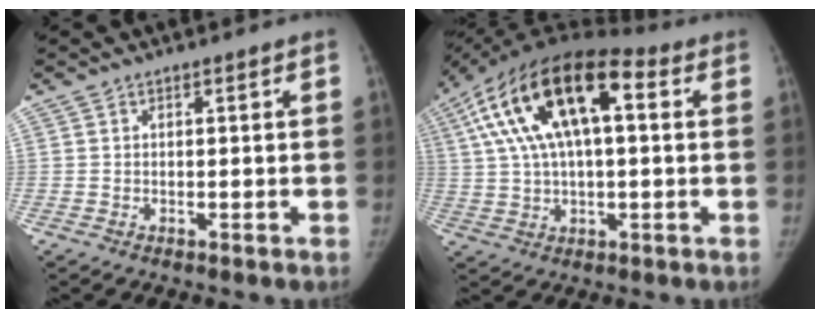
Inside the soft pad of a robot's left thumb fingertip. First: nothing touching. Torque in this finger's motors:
{"motor_torque": [2.53, 2.48, 2.77, 0.00, 0.88]}